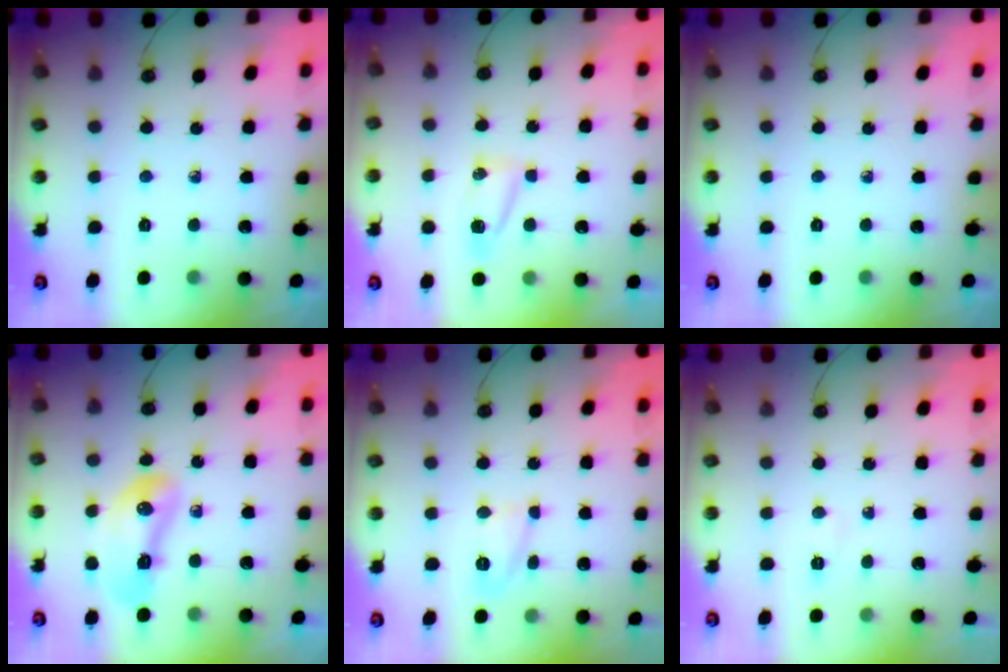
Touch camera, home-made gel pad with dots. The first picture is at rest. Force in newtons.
{"total": 5.8, "press": 5.6, "slide": 1.6}
{"total": 0.0}
{"total": 14.7, "press": 12.3, "slide": 8.1}
{"total": 7.1, "press": 7.1, "slide": 0.5}
{"total": 5.0, "press": 3.7, "slide": 3.3}